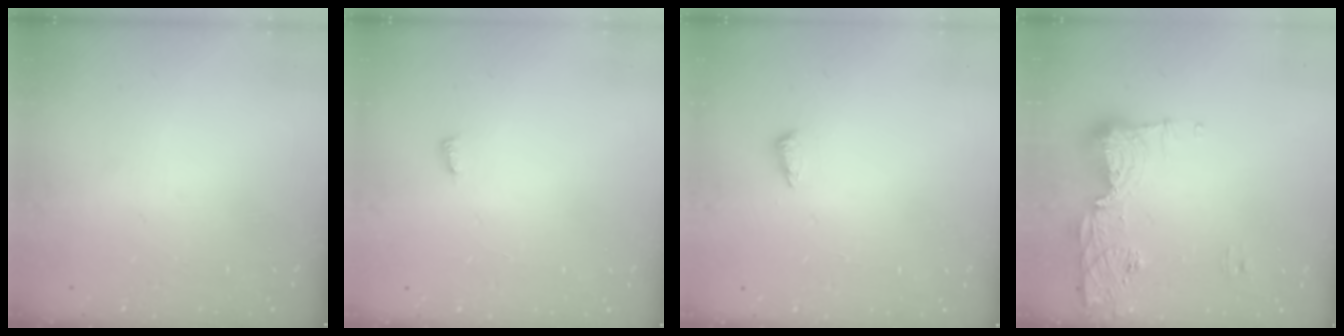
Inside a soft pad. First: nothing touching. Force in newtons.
{"total": 2.8, "press": 2.8, "slide": 0.4}
{"total": 5.6, "press": 5.5, "slide": 1.0}
{"total": 16.1, "press": 15.2, "slide": 5.3}